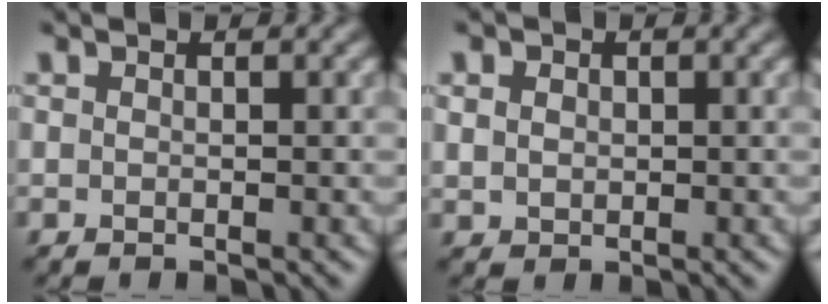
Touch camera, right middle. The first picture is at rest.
{"total": 1.5, "force": [0.4, 1.3, 0.7], "torque": [-0.011, 0.001, 0.008]}